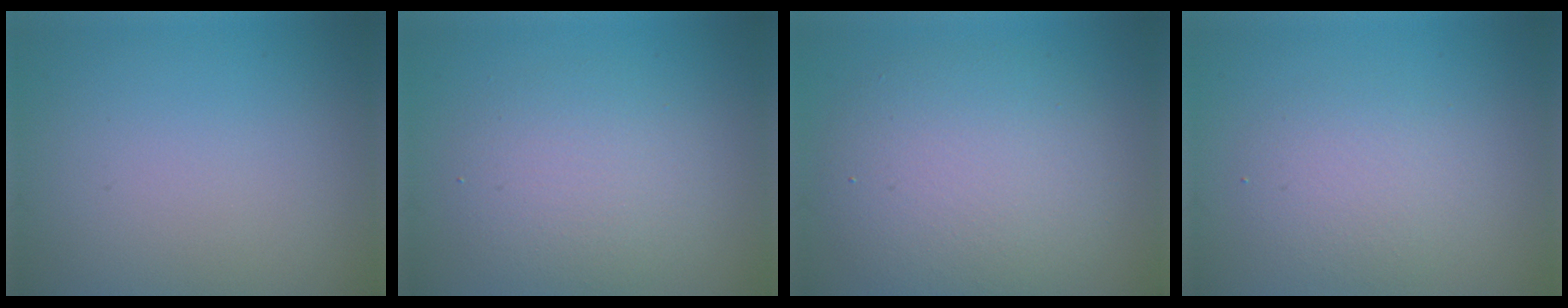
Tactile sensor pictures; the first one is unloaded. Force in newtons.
{"total": 3.8, "press": 3.8, "slide": 0.3}
{"total": 6.5, "press": 6.5, "slide": 0.4}
{"total": 2.8, "press": 2.8, "slide": 0.1}